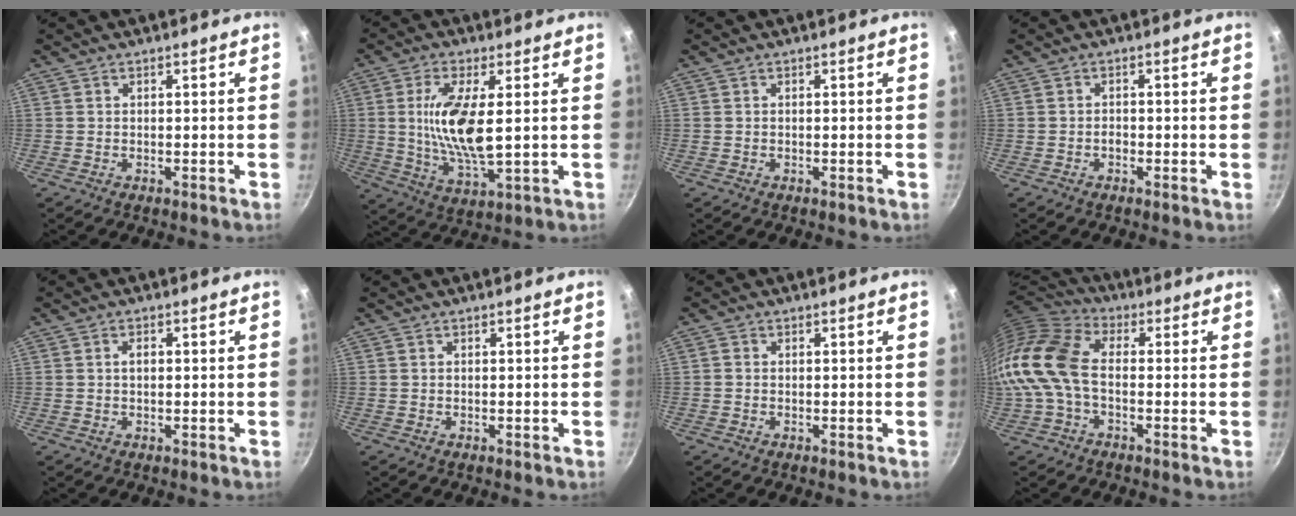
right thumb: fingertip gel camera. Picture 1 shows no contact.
{"total": 12.9, "force": [1.6, 4.6, 12.0], "torque": [-0.234, -0.013, 0.031]}
{"total": 0.0}
{"total": 1.0, "force": [-0.6, 0.6, 0.6], "torque": [-0.008, 0.005, -0.013]}
{"total": 1.6, "force": [0.2, 1.0, 1.2], "torque": [-0.019, 0.005, 0.002]}
{"total": 0.0}
{"total": 0.7, "force": [-0.2, 0.6, 0.2], "torque": [-0.003, 0.002, -0.007]}
{"total": 13.3, "force": [-1.7, 8.5, 10.1], "torque": [-0.196, 0.031, -0.053]}